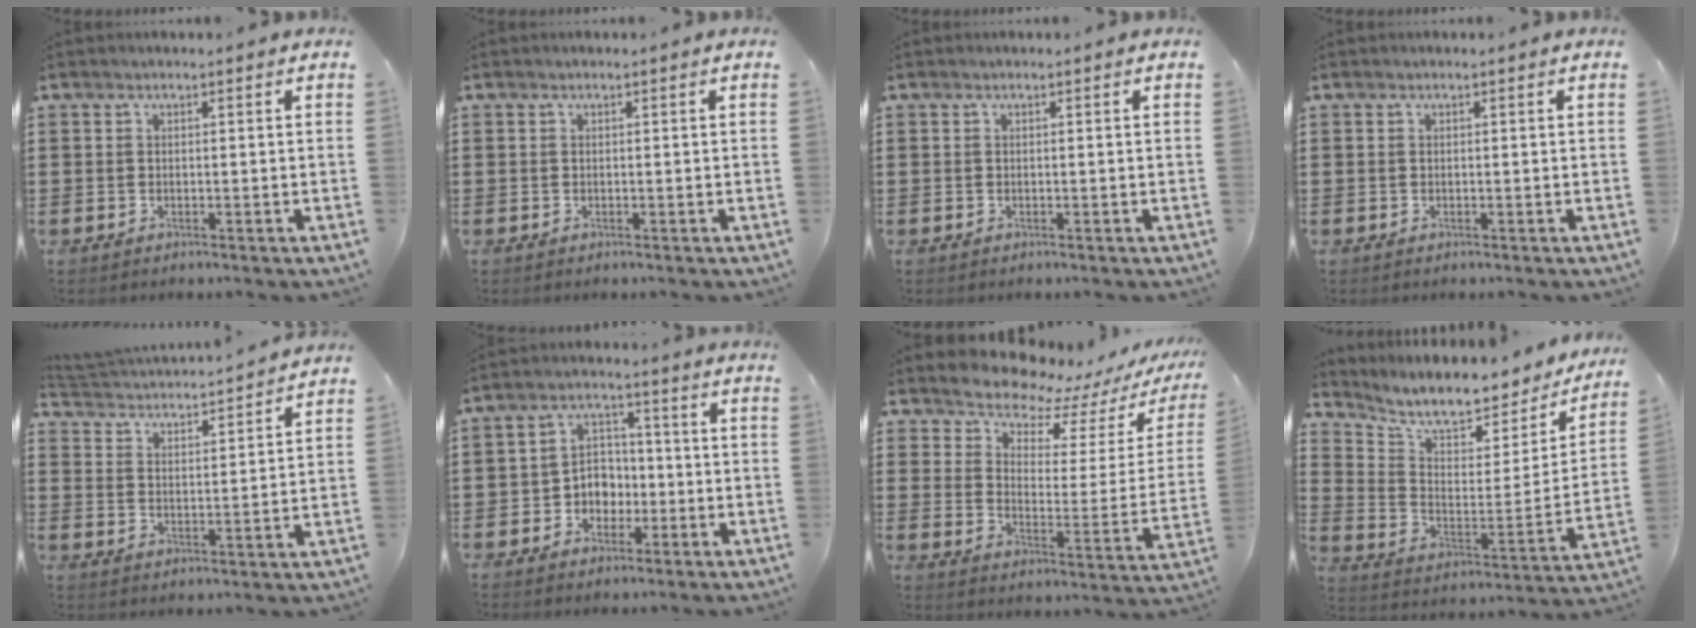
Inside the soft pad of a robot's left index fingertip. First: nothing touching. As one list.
[{"total": 0.0}, {"total": 0.0}, {"total": 0.0}, {"total": 3.4, "force": [3.4, -0.2, 0.4], "torque": [-0.029, -0.030, 0.052]}, {"total": 5.0, "force": [-1.8, 4.3, 1.8], "torque": [-0.045, 0.015, -0.036]}, {"total": 6.1, "force": [5.9, 1.6, 0.6], "torque": [-0.043, -0.054, 0.100]}, {"total": 7.6, "force": [6.7, 1.5, 3.3], "torque": [-0.081, -0.057, 0.107]}]